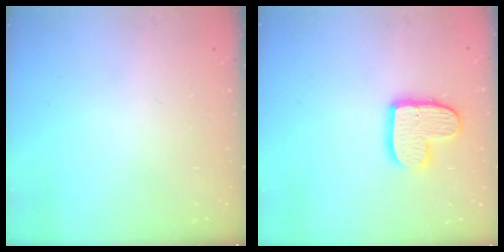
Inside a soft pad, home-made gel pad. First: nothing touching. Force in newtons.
{"total": 12.2, "press": 12.2, "slide": 0.8}